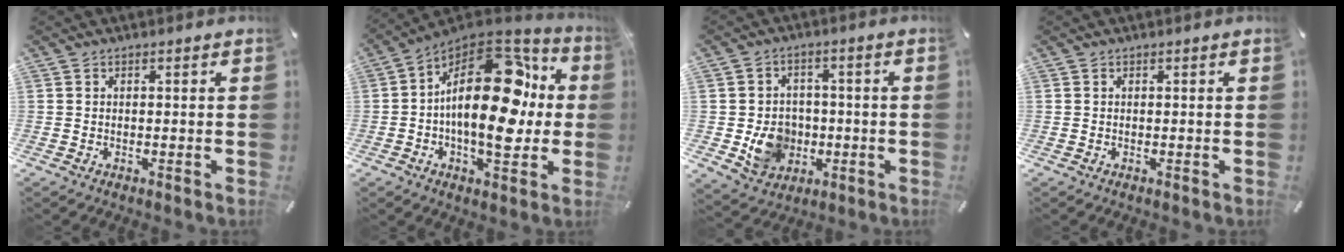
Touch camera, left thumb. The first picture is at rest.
{"total": 25.6, "force": [2.3, 13.8, 21.4], "torque": [-0.349, -0.014, 0.045]}
{"total": 9.4, "force": [-2.1, 8.4, 3.7], "torque": [-0.064, 0.017, -0.029]}
{"total": 0.0}